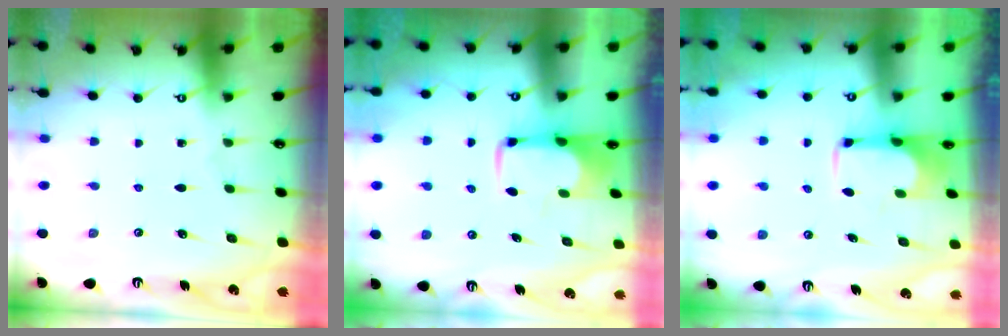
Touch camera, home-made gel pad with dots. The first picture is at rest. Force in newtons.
{"total": 1.6, "press": 1.6, "slide": 0.4}
{"total": 0.8, "press": 0.2, "slide": 0.8}